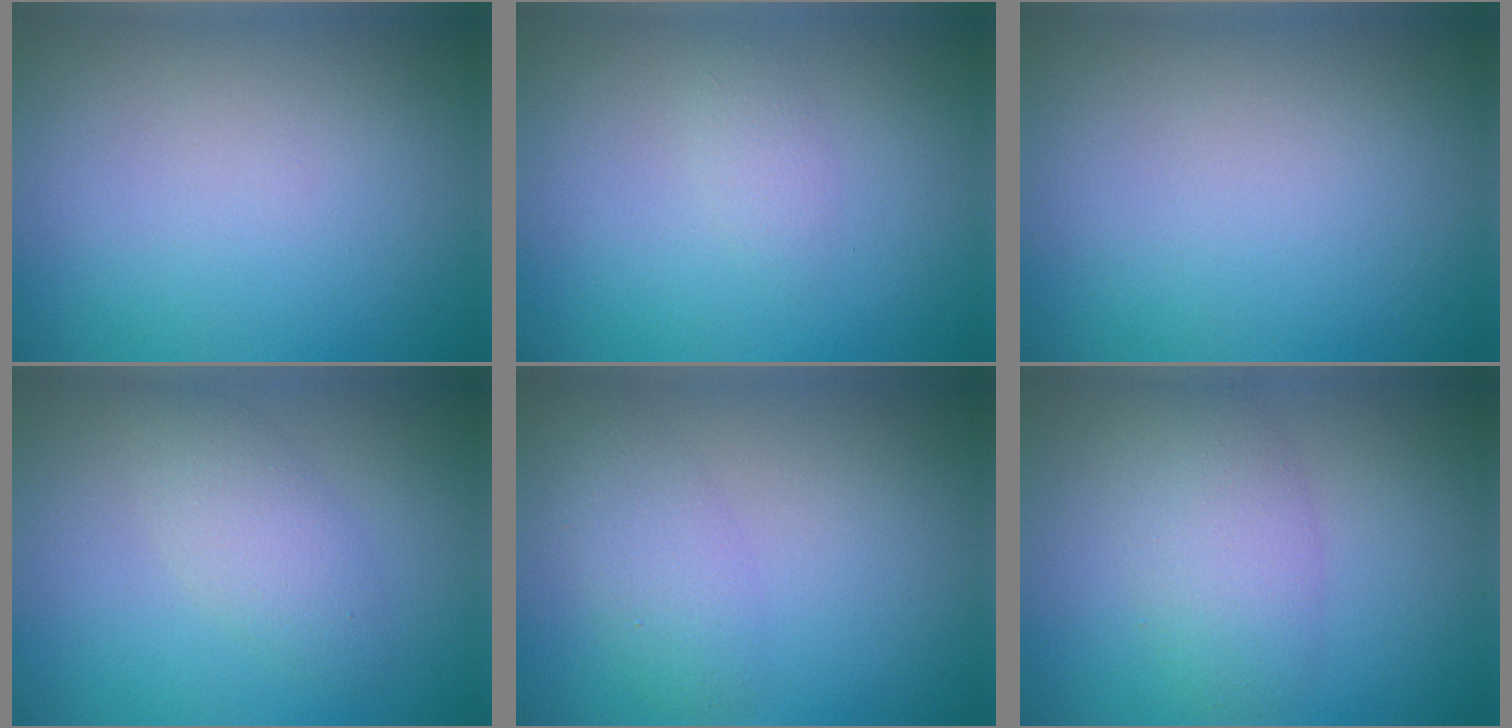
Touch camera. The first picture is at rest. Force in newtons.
{"total": 1.1, "press": 1.1, "slide": 0.1}
{"total": 0.0}
{"total": 2.9, "press": 2.9, "slide": 0.1}
{"total": 2.5, "press": 2.5, "slide": 0.1}
{"total": 4.5, "press": 4.5, "slide": 0.3}